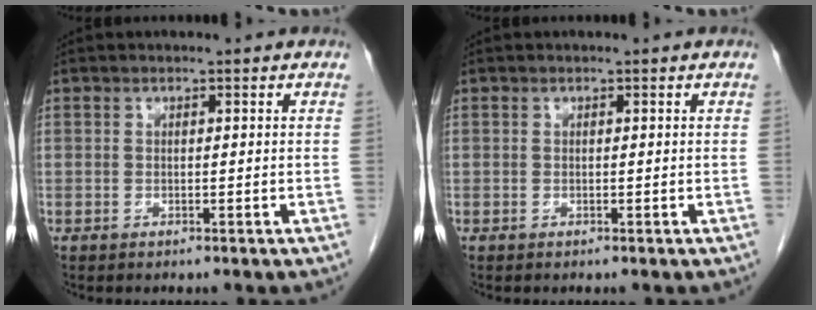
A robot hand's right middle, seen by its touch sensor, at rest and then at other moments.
{"total": 0.0}